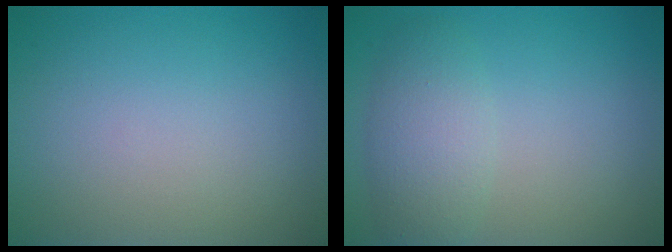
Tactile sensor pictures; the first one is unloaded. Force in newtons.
{"total": 3.3, "press": 3.3, "slide": 0.1}